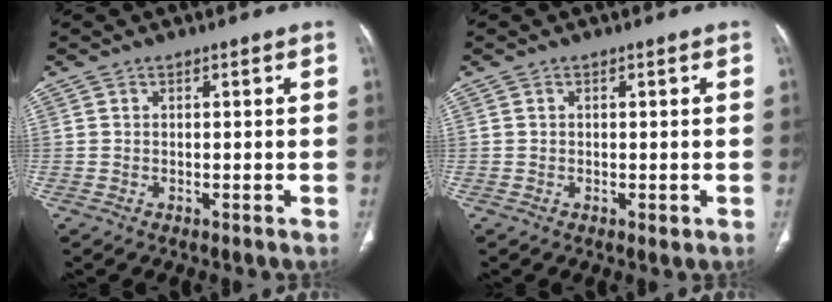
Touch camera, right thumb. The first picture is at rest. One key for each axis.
{"total": 0.9, "fx": -0.2, "fy": 0.5, "fz": 0.8, "tx": -0.009, "ty": -0.002, "tz": -0.001}